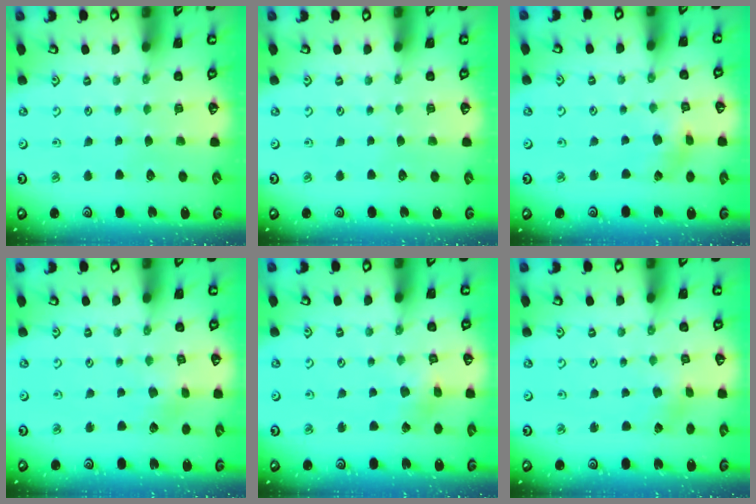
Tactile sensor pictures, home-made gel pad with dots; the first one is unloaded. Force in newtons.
{"total": 0.0}
{"total": 3.1, "press": 3.1, "slide": 0.4}
{"total": 1.4, "press": 1.4, "slide": 0.2}
{"total": 2.4, "press": 2.4, "slide": 0.3}
{"total": 0.5, "press": 0.5, "slide": 0.1}